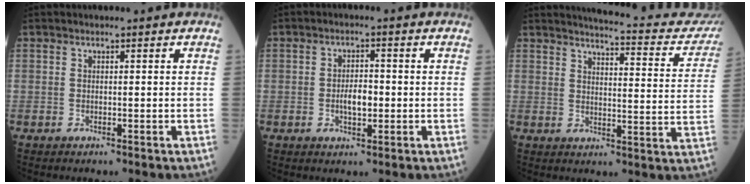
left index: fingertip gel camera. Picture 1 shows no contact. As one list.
[{"total": 3.6, "force": [-0.6, 1.5, 3.2], "torque": [-0.059, 0.002, -0.010]}, {"total": 16.8, "force": [15.8, 2.1, 5.4], "torque": [-0.050, -0.055, 0.164]}]